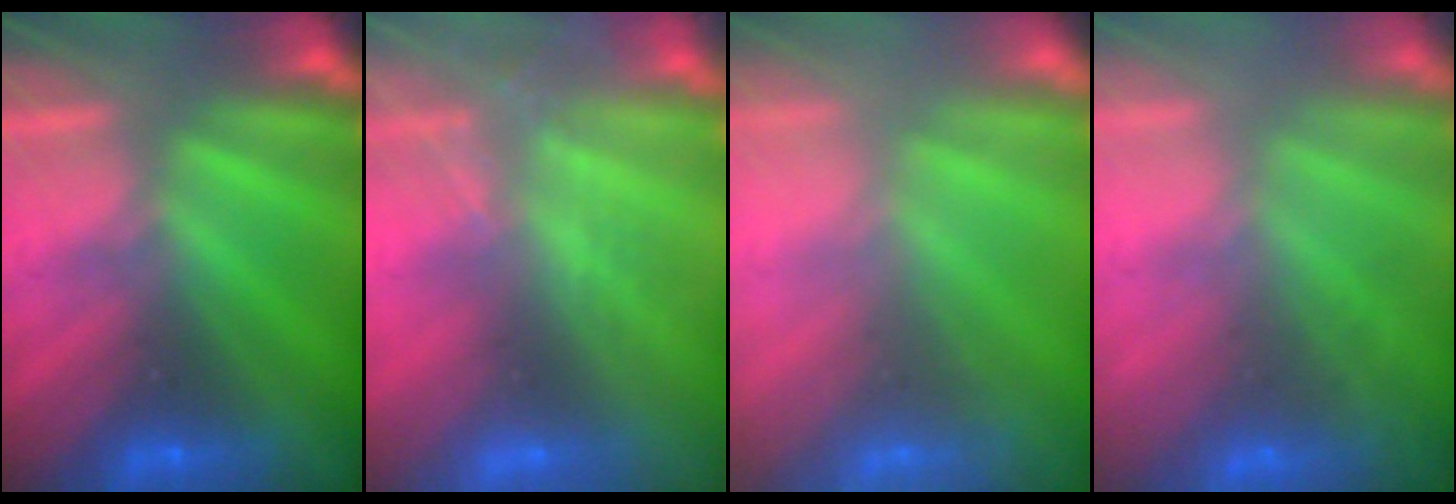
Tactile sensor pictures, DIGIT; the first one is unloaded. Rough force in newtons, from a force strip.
{"total": 2.2}
{"total": 9.3}
{"total": 7.8}